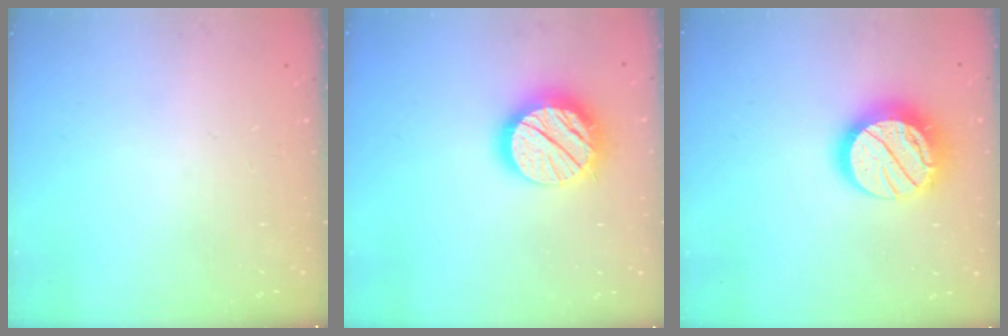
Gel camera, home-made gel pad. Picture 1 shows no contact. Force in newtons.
{"total": 16.8, "press": 16.8, "slide": 1.6}
{"total": 17.5, "press": 17.5, "slide": 1.3}